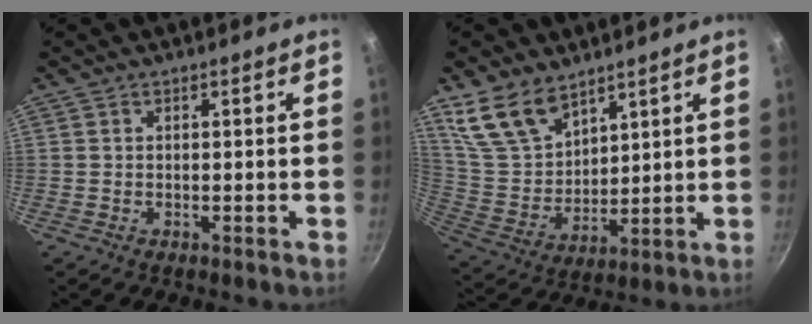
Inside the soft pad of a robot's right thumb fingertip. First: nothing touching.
{"total": 12.2, "force": [8.6, 6.7, 5.5], "torque": [-0.092, -0.038, 0.186]}